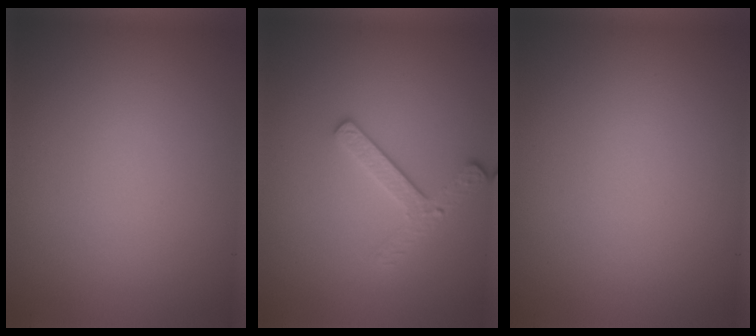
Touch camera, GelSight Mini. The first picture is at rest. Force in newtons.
{"total": 2.5, "press": 2.4, "slide": 0.7}
{"total": 0.0}